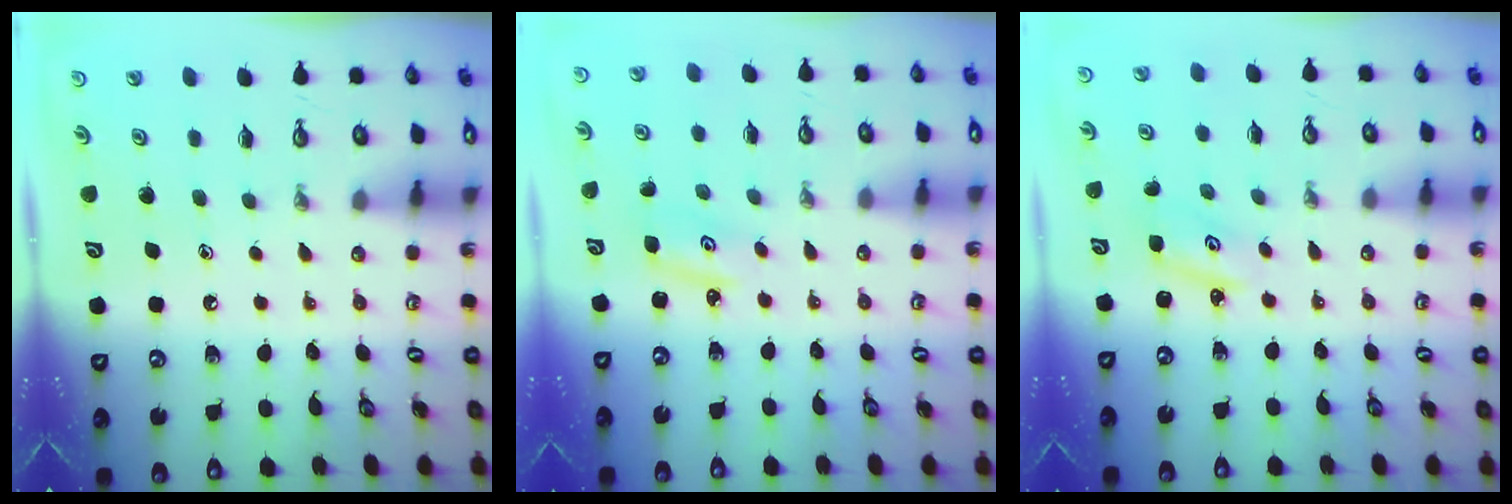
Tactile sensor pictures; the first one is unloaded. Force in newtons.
{"total": 2.7, "press": 2.7, "slide": 0.2}
{"total": 2.4, "press": 2.4, "slide": 0.1}